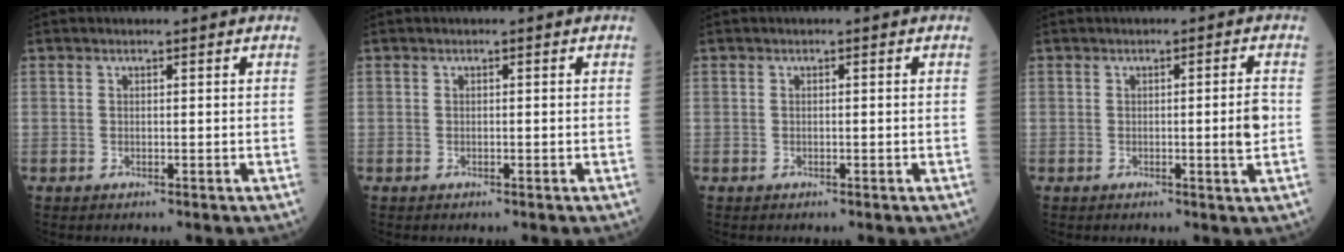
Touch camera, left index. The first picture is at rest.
{"total": 0.0}
{"total": 0.0}
{"total": 3.1, "force": [-0.6, -0.5, 3.0], "torque": [-0.042, -0.007, -0.010]}